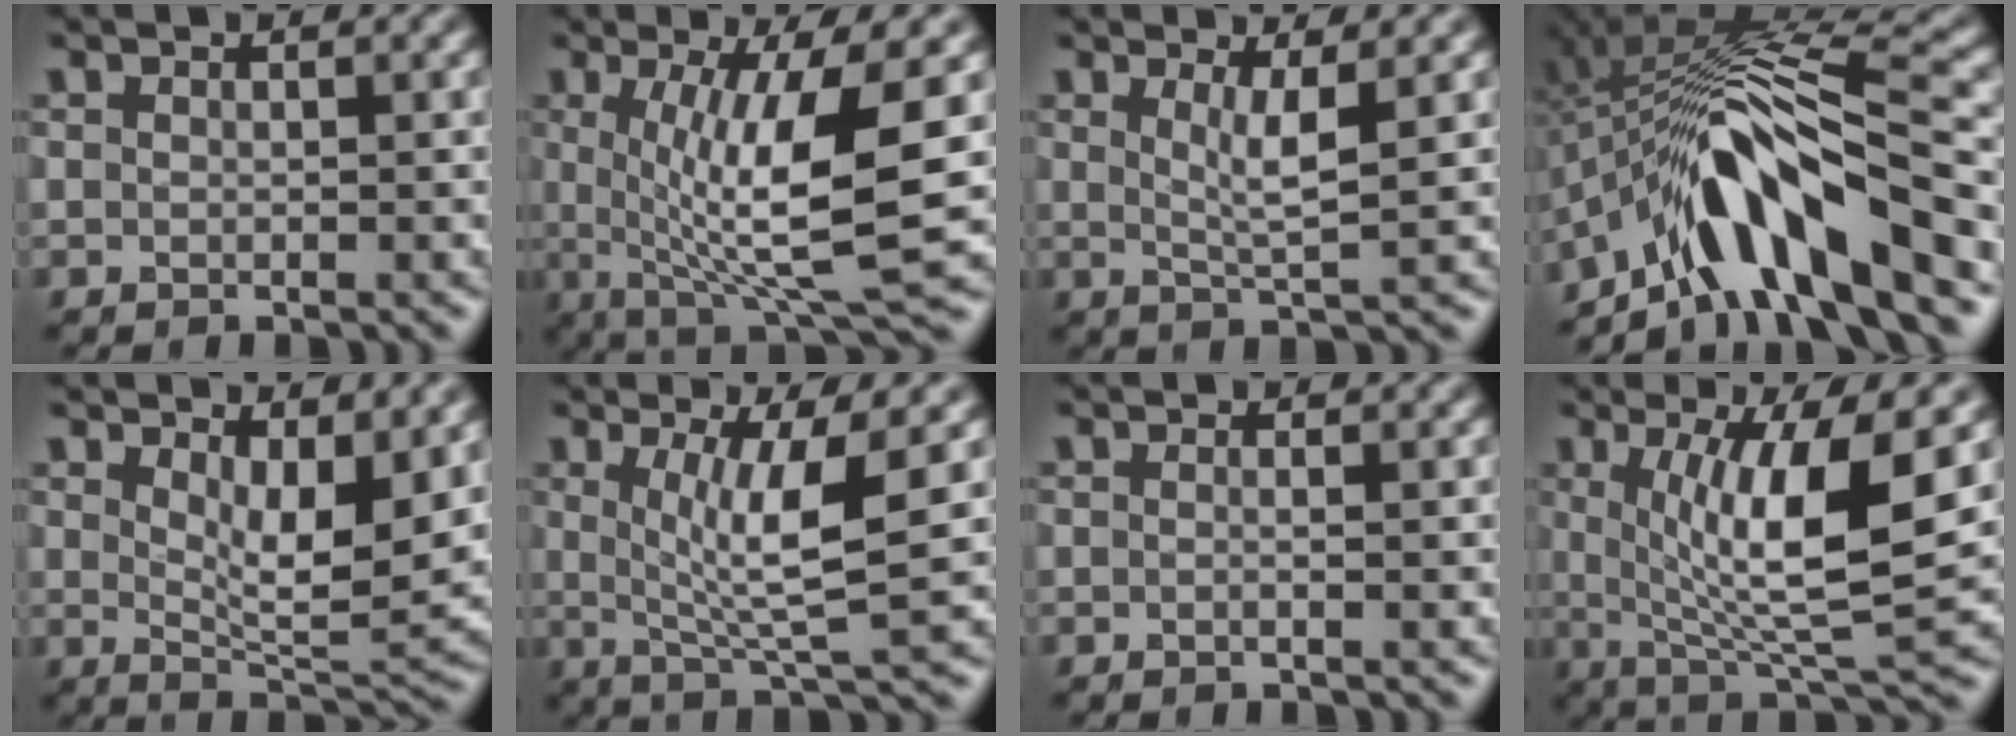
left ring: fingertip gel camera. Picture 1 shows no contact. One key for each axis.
{"total": 10.2, "fx": 0.5, "fy": 2.2, "fz": 10.0, "tx": -0.152, "ty": -0.009, "tz": 0.013}
{"total": 3.0, "fx": 0.8, "fy": 0.6, "fz": 2.8, "tx": -0.048, "ty": -0.008, "tz": 0.015}
{"total": 11.1, "fx": -6.0, "fy": 2.6, "fz": 9.0, "tx": -0.136, "ty": 0.018, "tz": -0.103}
{"total": 6.6, "fx": 2.4, "fy": 2.4, "fz": 5.7, "tx": -0.089, "ty": -0.021, "tz": 0.046}
{"total": 6.4, "fx": 1.0, "fy": 1.2, "fz": 6.2, "tx": -0.107, "ty": -0.008, "tz": 0.021}
{"total": 1.3, "fx": 0.1, "fy": 0.6, "fz": 1.1, "tx": -0.004, "ty": -0.013, "tz": -0.014}
{"total": 9.8, "fx": 1.5, "fy": 2.2, "fz": 9.4, "tx": -0.152, "ty": -0.013, "tz": 0.032}